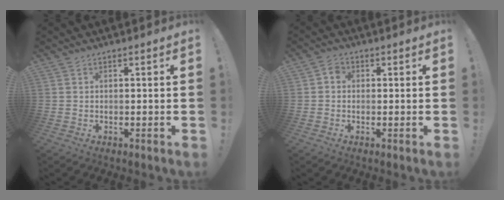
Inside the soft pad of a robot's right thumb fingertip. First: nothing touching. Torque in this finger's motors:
{"motor_torque": [0.11, 0.03, 0.39, -0.01, -0.01]}